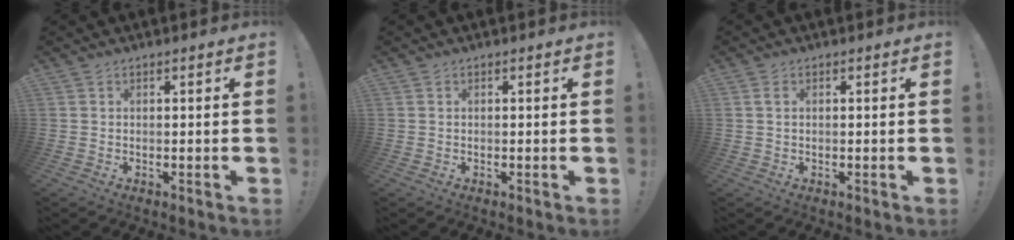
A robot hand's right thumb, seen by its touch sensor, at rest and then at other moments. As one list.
[{"total": 0.0}, {"total": 1.4, "force": [0.5, 0.8, 1.1], "torque": [-0.027, 0.005, 0.009]}]